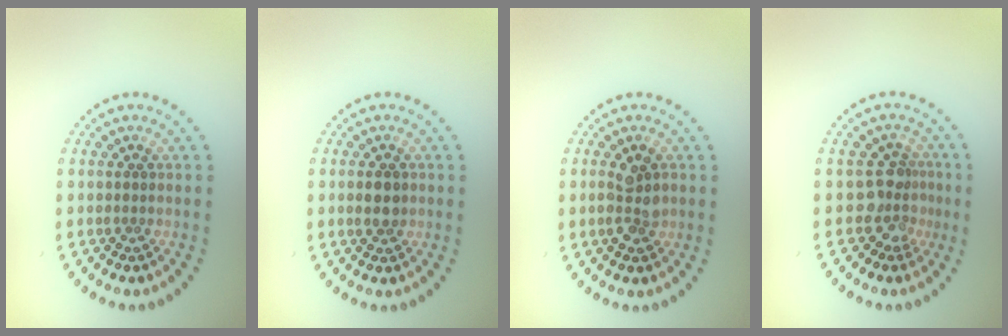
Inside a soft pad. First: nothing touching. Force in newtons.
{"total": 1.7, "press": 1.7, "slide": 0.1}
{"total": 2.3, "press": 2.3, "slide": 0.2}
{"total": 2.6, "press": 1.8, "slide": 1.8}